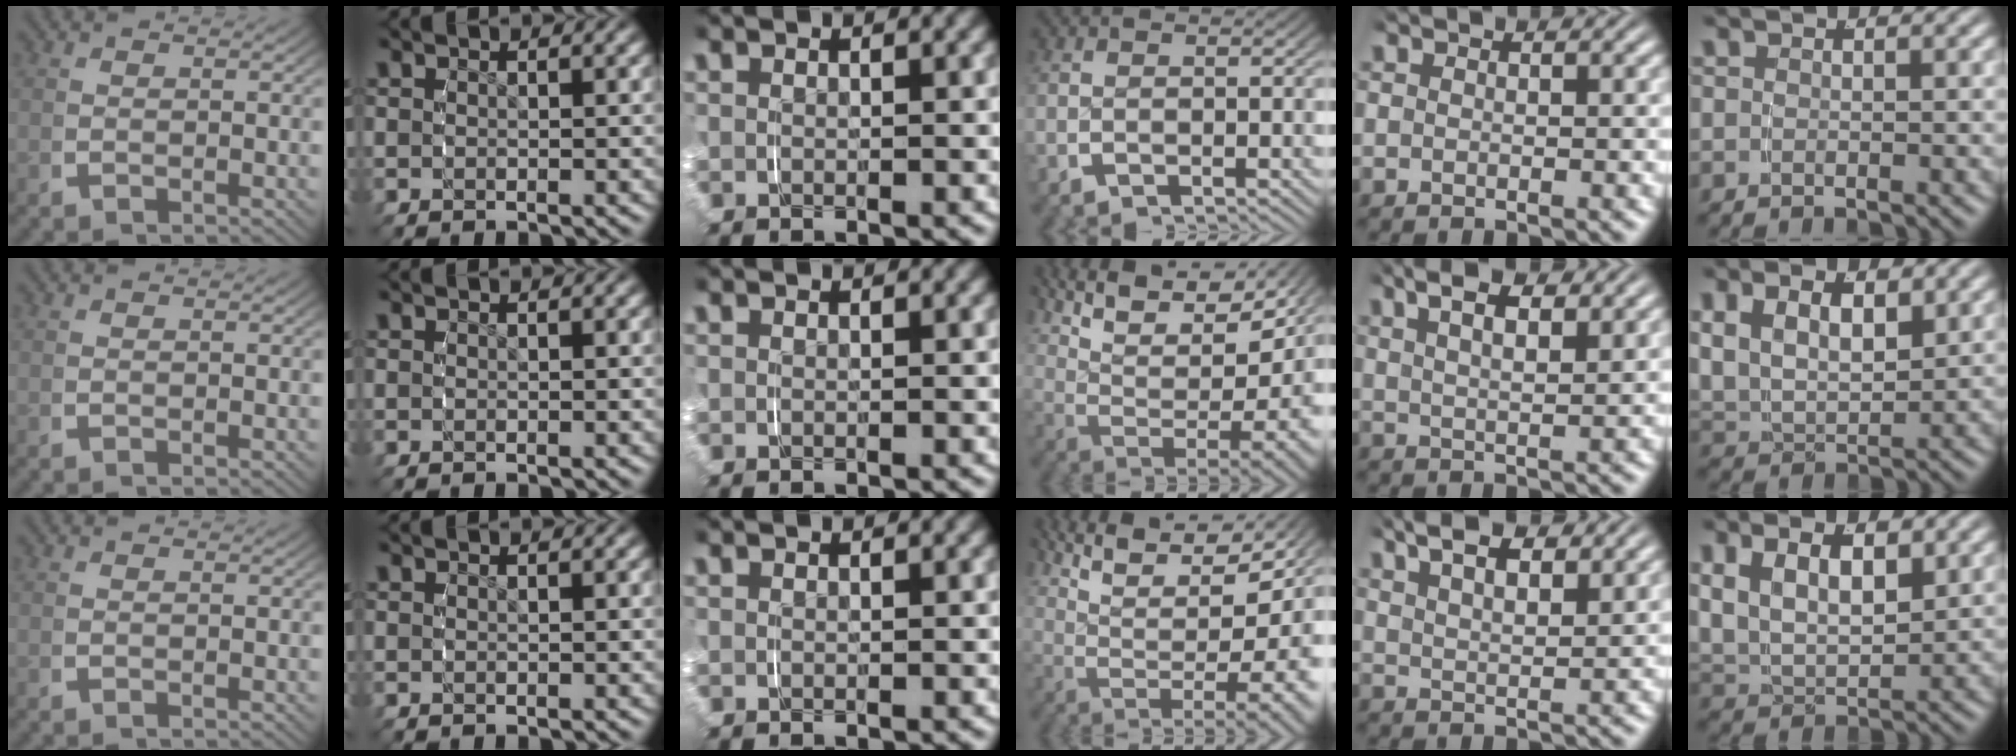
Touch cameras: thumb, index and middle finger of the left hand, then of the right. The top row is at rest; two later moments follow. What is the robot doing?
{"motion": "grasp_and_lifting", "object": "shirt"}